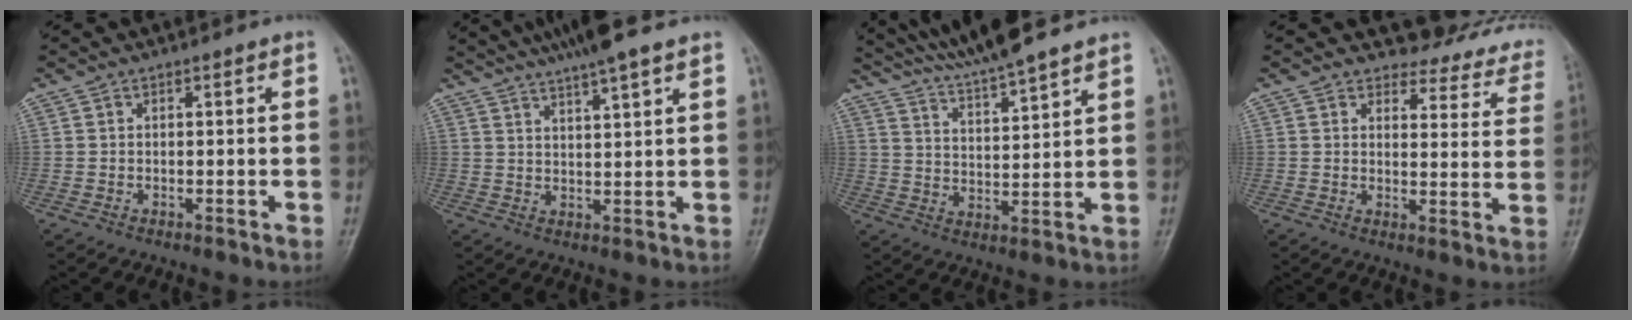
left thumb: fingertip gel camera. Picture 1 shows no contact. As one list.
[{"total": 9.3, "force": [7.4, 0.4, 5.8], "torque": [-0.088, -0.004, 0.114]}, {"total": 11.7, "force": [10.5, 0.1, 5.2], "torque": [-0.079, -0.035, 0.187]}, {"total": 14.3, "force": [13.3, 5.1, 1.0], "torque": [0.041, -0.110, 0.121]}]